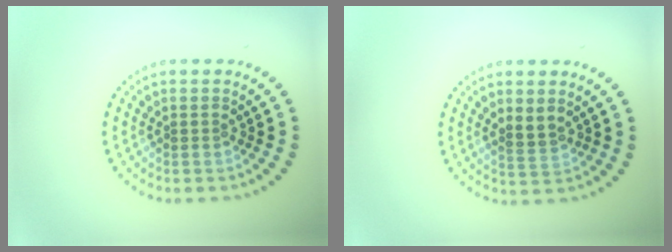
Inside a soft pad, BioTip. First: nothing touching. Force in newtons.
{"total": 1.9, "press": 1.8, "slide": 0.6}